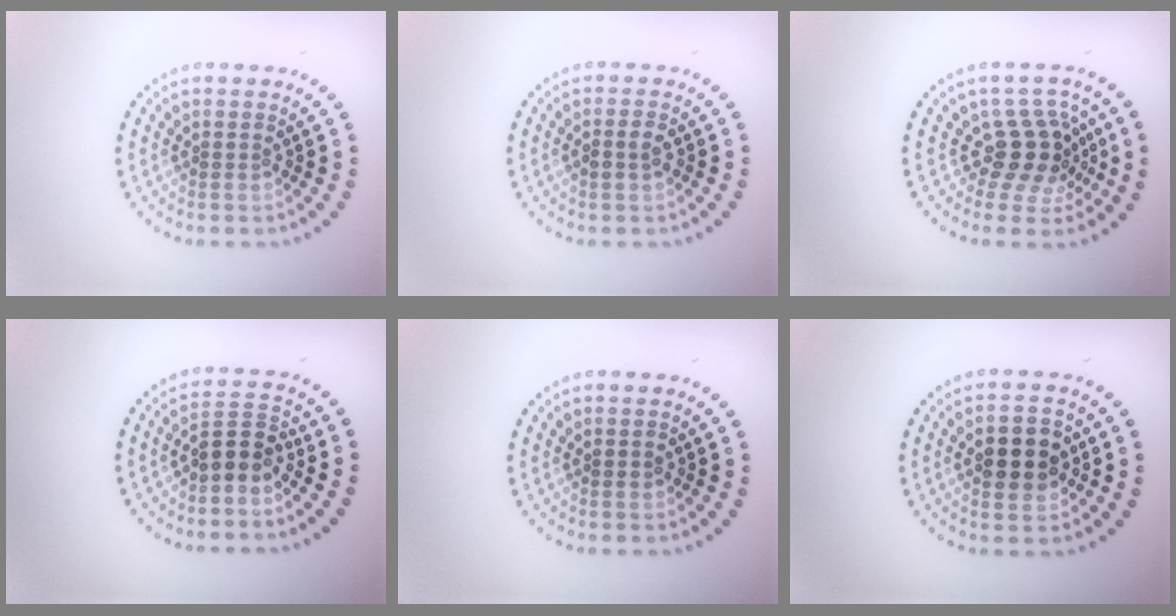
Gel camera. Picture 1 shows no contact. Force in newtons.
{"total": 1.5, "press": 1.5, "slide": 0.2}
{"total": 3.9, "press": 3.1, "slide": 2.4}
{"total": 2.6, "press": 2.3, "slide": 1.3}
{"total": 0.7, "press": 0.7, "slide": 0.1}
{"total": 4.4, "press": 4.4, "slide": 0.2}